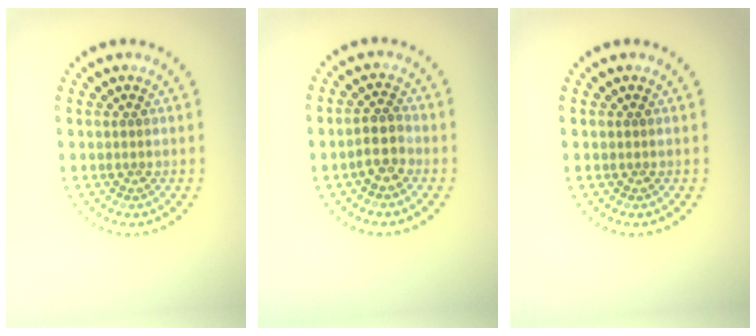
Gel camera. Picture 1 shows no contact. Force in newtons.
{"total": 2.3, "press": 2.0, "slide": 1.0}
{"total": 0.0}